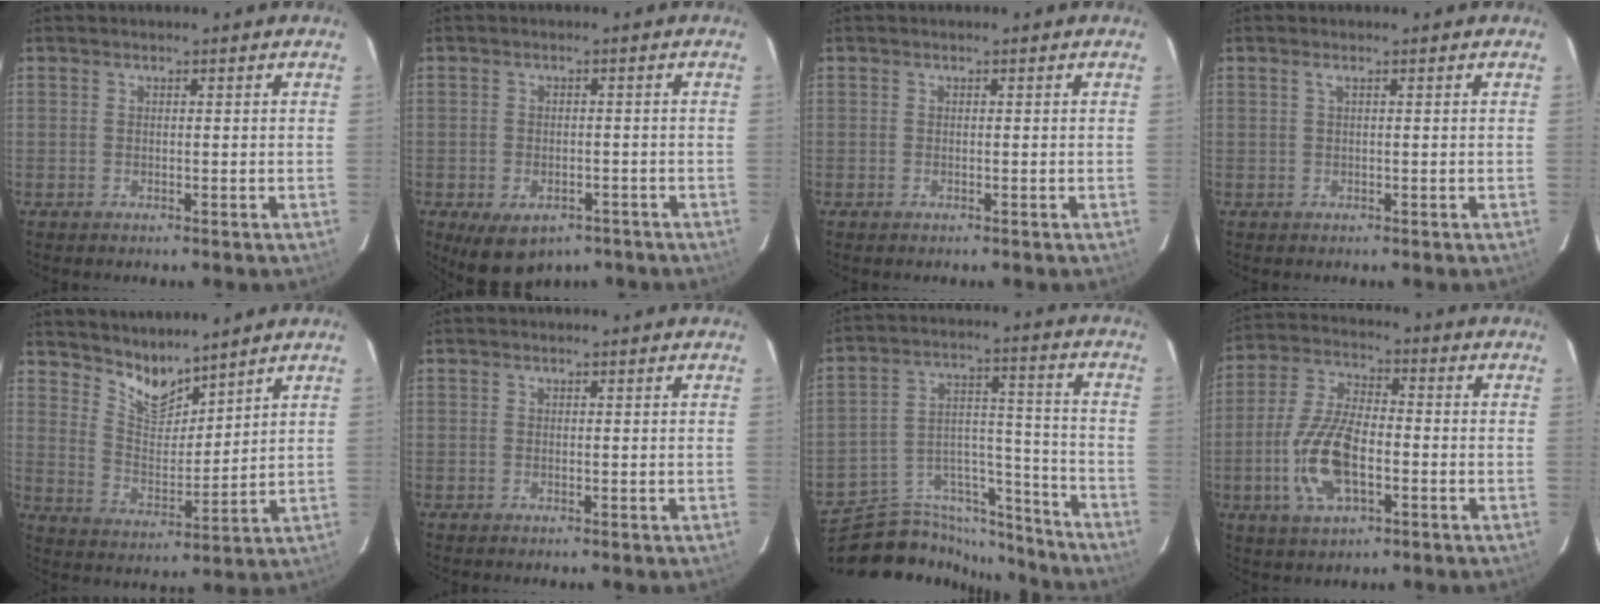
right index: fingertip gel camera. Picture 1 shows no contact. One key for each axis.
{"total": 8.7, "fx": -5.3, "fy": 5.2, "fz": 4.6, "tx": -0.088, "ty": -0.013, "tz": -0.065}
{"total": 0.0}
{"total": 0.7, "fx": 0.2, "fy": -0.2, "fz": 0.6, "tx": -0.013, "ty": 0.002, "tz": 0.003}
{"total": 8.0, "fx": 7.2, "fy": 2.3, "fz": 2.7, "tx": -0.045, "ty": -0.008, "tz": 0.139}
{"total": 0.0}
{"total": 19.4, "fx": -17.5, "fy": 7.3, "fz": 3.9, "tx": -0.071, "ty": 0.070, "tz": -0.266}
{"total": 13.0, "fx": -3.7, "fy": 5.7, "fz": 11.1, "tx": -0.239, "ty": 0.001, "tz": -0.069}